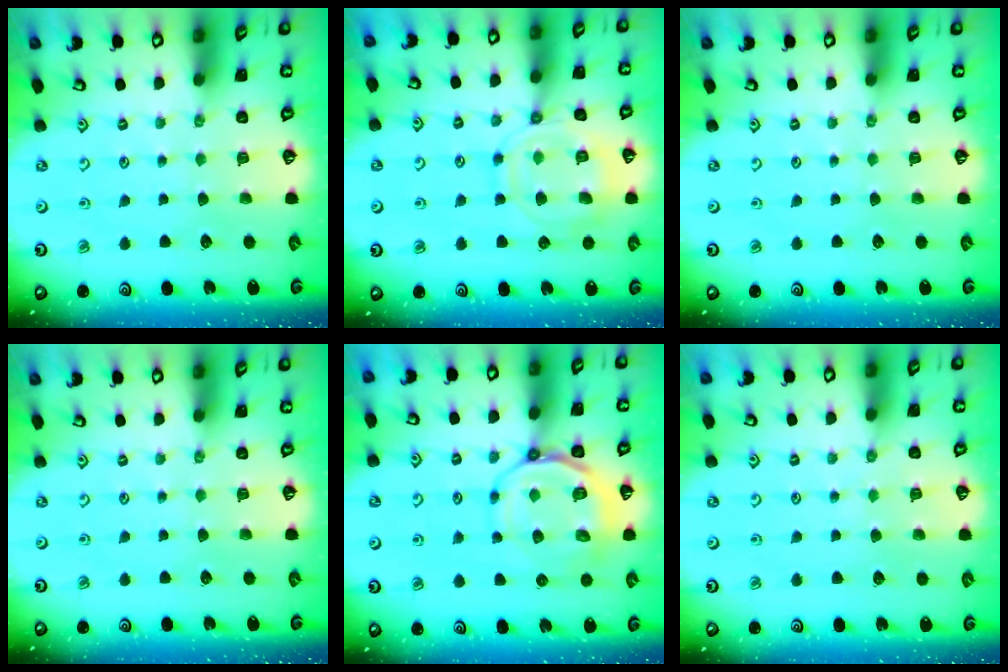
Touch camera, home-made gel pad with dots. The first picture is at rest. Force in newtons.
{"total": 12.4, "press": 12.3, "slide": 1.3}
{"total": 0.0}
{"total": 0.0}
{"total": 11.1, "press": 10.8, "slide": 2.3}
{"total": 4.3, "press": 4.3, "slide": 0.5}